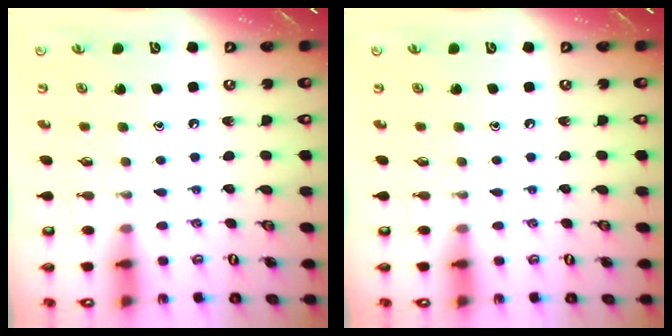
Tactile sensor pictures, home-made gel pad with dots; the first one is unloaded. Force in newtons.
{"total": 0.0}